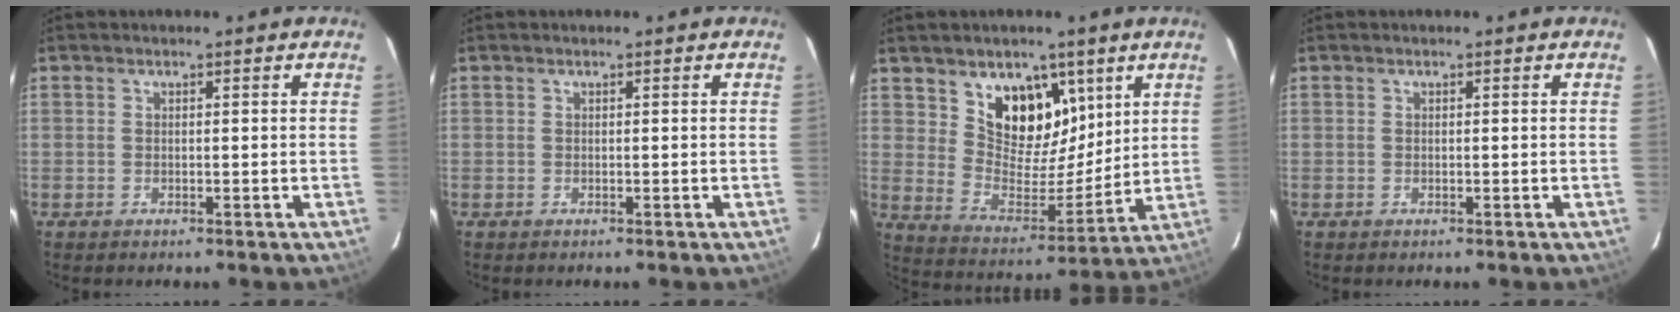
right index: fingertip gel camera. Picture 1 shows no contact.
{"total": 0.0}
{"total": 13.5, "force": [7.4, 8.6, 7.2], "torque": [-0.123, -0.010, 0.141]}
{"total": 0.0}